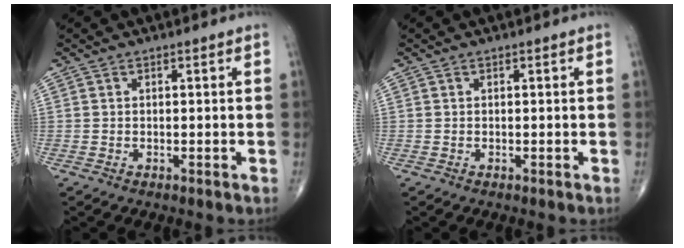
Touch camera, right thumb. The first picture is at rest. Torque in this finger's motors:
{"motor_torque": [-0.23, -0.32, 0.26, -0.08, -0.02]}